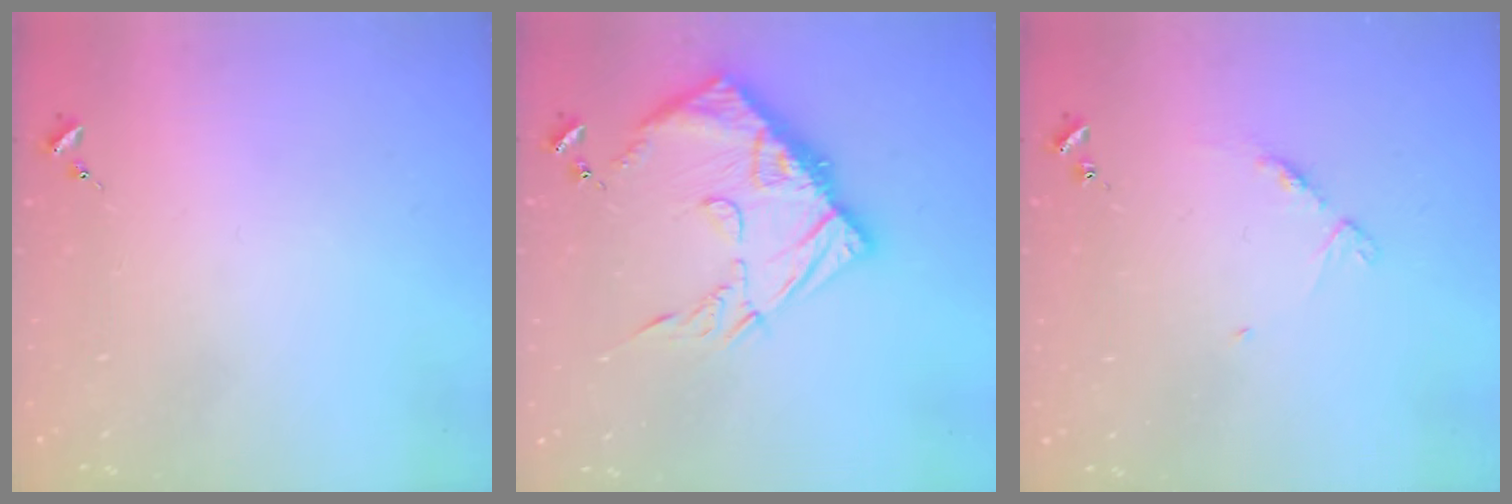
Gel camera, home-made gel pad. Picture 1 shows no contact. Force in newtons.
{"total": 15.6, "press": 15.5, "slide": 1.4}
{"total": 4.7, "press": 4.6, "slide": 0.5}